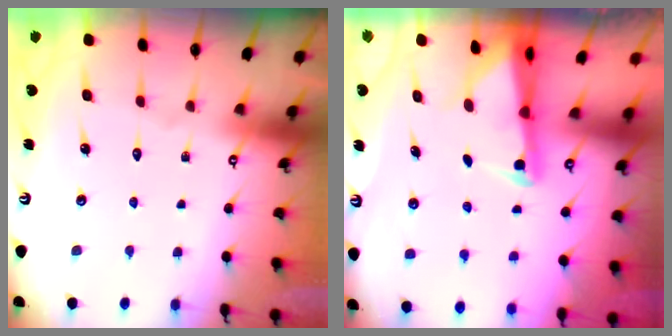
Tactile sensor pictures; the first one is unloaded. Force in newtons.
{"total": 2.6, "press": 2.6, "slide": 0.5}